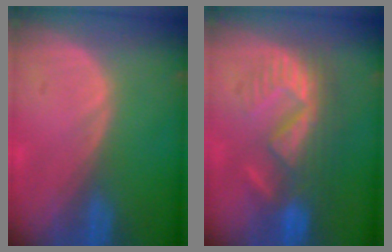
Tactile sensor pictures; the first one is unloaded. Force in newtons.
{"total": 9.0, "press": 8.4, "slide": 3.2}